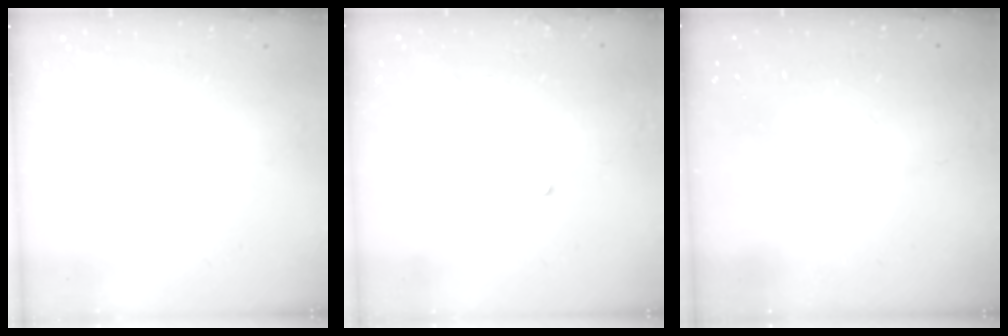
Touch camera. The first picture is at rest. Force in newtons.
{"total": 7.6, "press": 7.6, "slide": 0.4}
{"total": 3.2, "press": 3.2, "slide": 0.1}